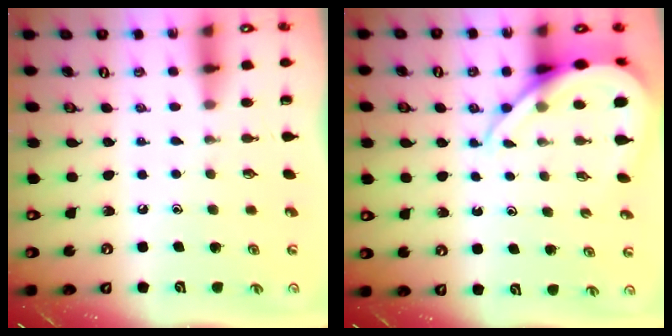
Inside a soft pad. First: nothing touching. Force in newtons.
{"total": 9.9, "press": 9.8, "slide": 1.2}